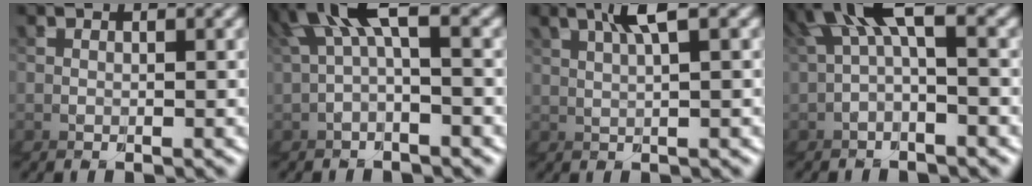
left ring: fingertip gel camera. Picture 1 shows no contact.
{"total": 3.1, "force": [0.9, 1.3, 2.6], "torque": [-0.078, 0.009, 0.014]}
{"total": 2.6, "force": [1.9, -1.5, 1.1], "torque": [-0.043, 0.024, 0.029]}
{"total": 3.0, "force": [0.0, 1.8, 2.4], "torque": [-0.082, 0.001, 0.002]}